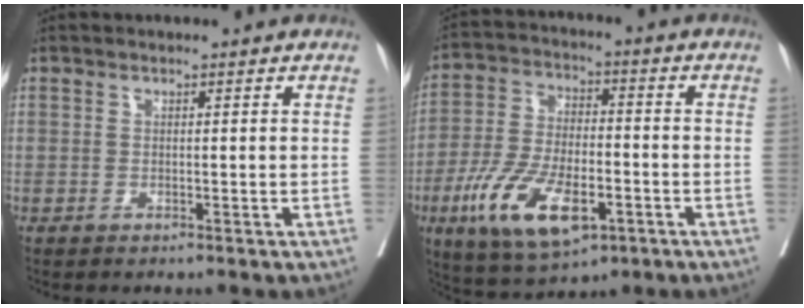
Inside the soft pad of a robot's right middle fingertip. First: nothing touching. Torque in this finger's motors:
{"motor_torque": [1.23, -0.91, 0.39, 0.10]}